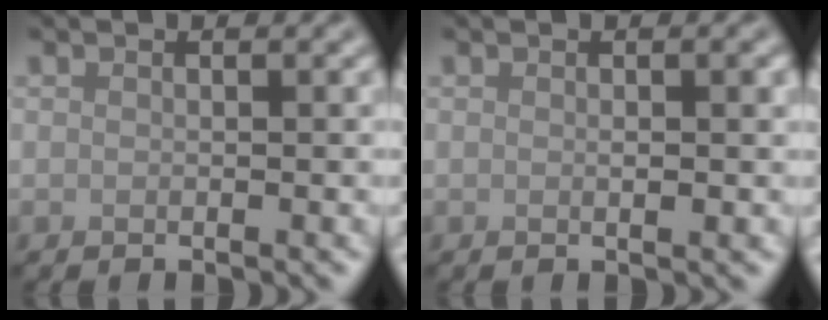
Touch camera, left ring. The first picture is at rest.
{"total": 1.2, "force": [0.1, 0.2, 1.2], "torque": [-0.016, -0.002, 0.001]}